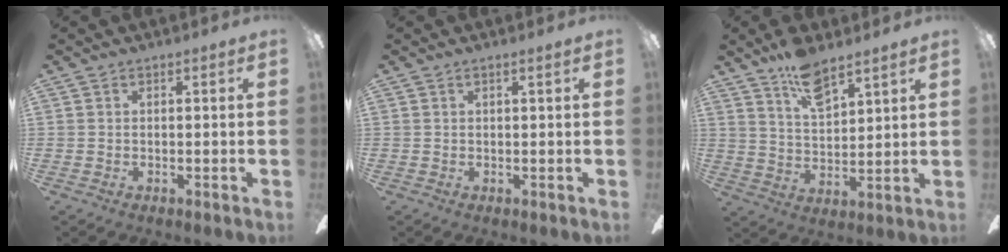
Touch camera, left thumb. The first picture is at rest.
{"total": 0.8, "force": [0.5, 0.0, 0.7], "torque": [-0.014, -0.001, 0.008]}
{"total": 9.8, "force": [7.6, 3.5, 5.2], "torque": [-0.093, -0.038, 0.134]}